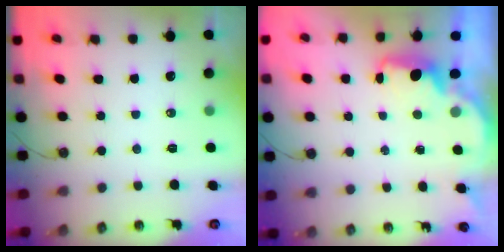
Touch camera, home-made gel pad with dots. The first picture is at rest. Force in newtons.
{"total": 1.9, "press": 1.8, "slide": 0.7}